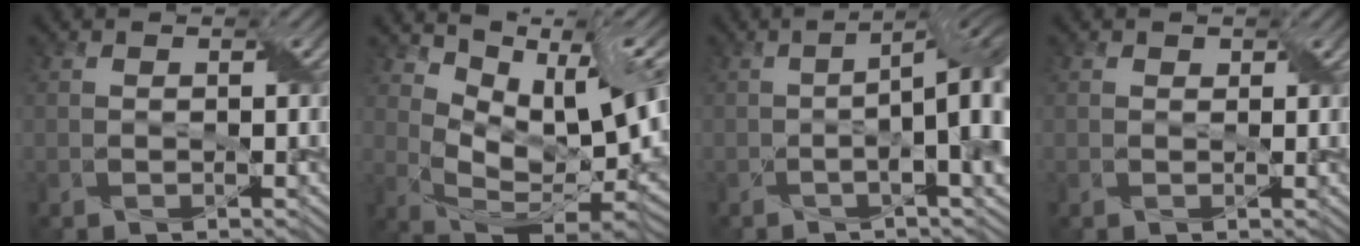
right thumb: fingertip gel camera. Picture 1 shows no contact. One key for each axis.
{"total": 14.1, "fx": 5.6, "fy": 5.8, "fz": 11.5, "tx": -0.202, "ty": -0.004, "tz": 0.109}
{"total": 12.5, "fx": -0.9, "fy": 3.9, "fz": 11.9, "tx": -0.159, "ty": -0.003, "tz": -0.018}
{"total": 0.6, "fx": 0.4, "fy": 0.3, "fz": 0.1, "tx": -0.003, "ty": -0.001, "tz": 0.007}